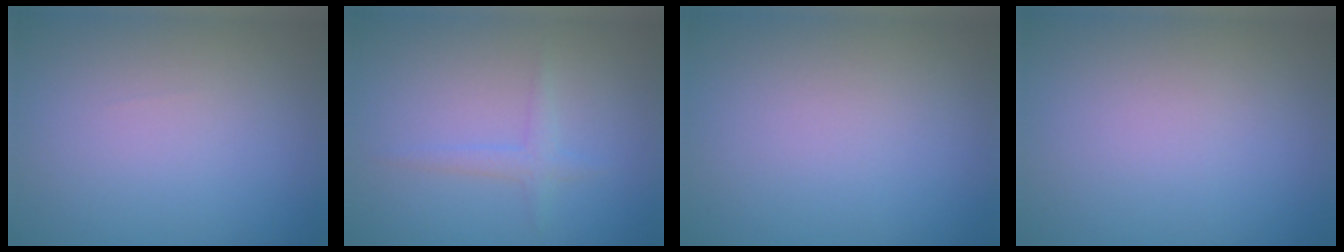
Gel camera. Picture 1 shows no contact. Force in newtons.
{"total": 1.4, "press": 1.4, "slide": 0.0}
{"total": 0.0}
{"total": 0.0}